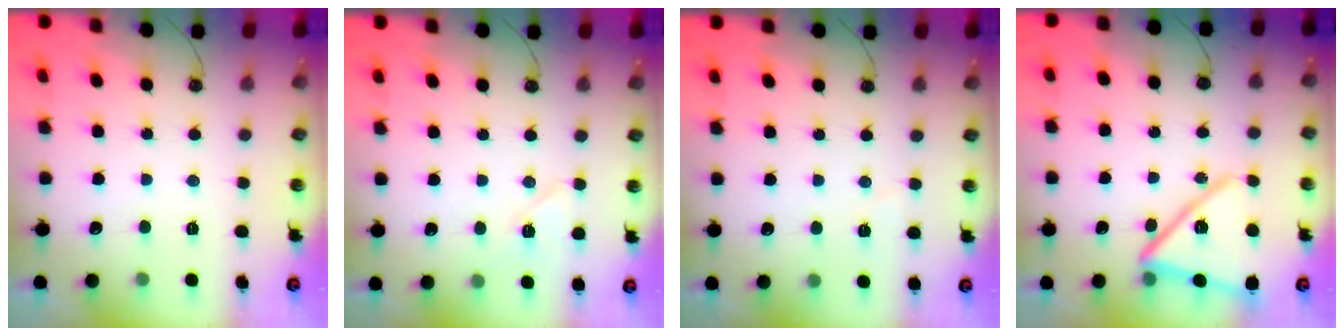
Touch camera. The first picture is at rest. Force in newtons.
{"total": 7.0, "press": 7.0, "slide": 0.5}
{"total": 3.4, "press": 3.3, "slide": 0.9}
{"total": 15.9, "press": 15.8, "slide": 1.2}